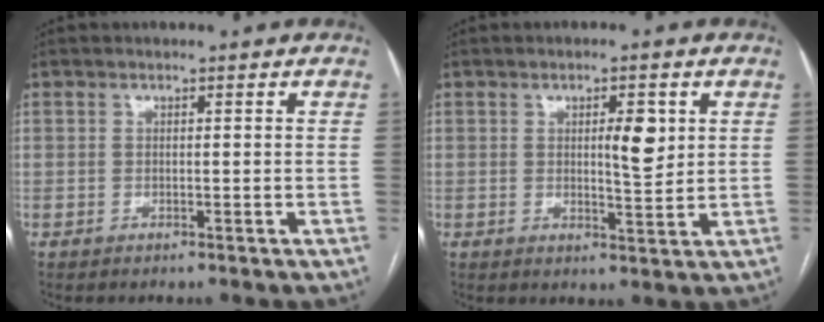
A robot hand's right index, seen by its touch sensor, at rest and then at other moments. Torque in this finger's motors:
{"motor_torque": [0.03, 0.01, 0.13, 0.06]}